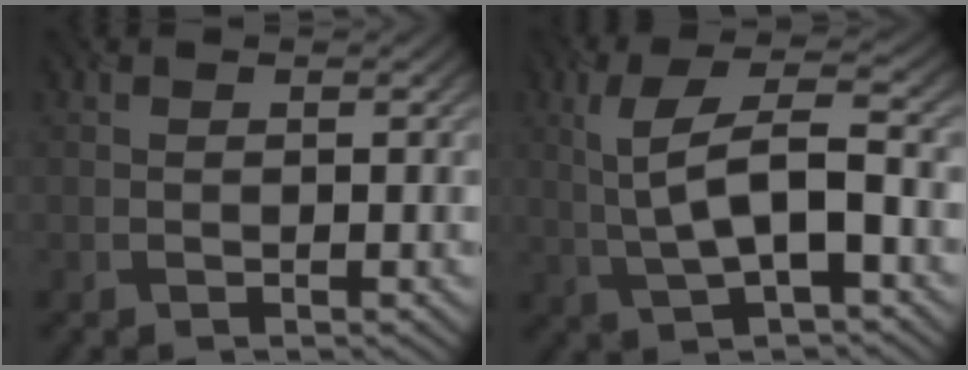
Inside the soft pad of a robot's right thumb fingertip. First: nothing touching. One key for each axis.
{"total": 9.0, "fx": -0.2, "fy": 3.3, "fz": 8.3, "tx": -0.162, "ty": 0.014, "tz": -0.008}